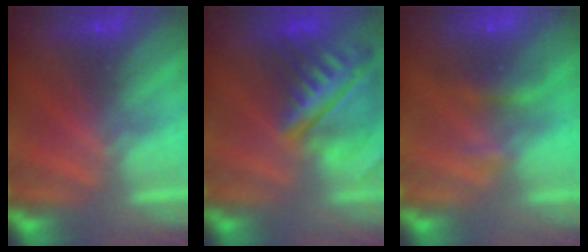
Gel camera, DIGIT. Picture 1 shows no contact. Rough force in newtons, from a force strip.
{"total": 6.2}
{"total": 9.8}